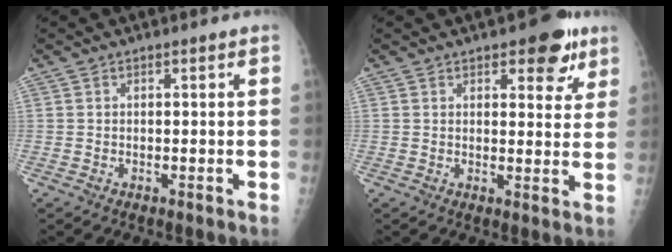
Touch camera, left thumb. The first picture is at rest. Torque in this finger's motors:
{"motor_torque": [1.02, 0.49, 0.71, -0.19, 0.00]}